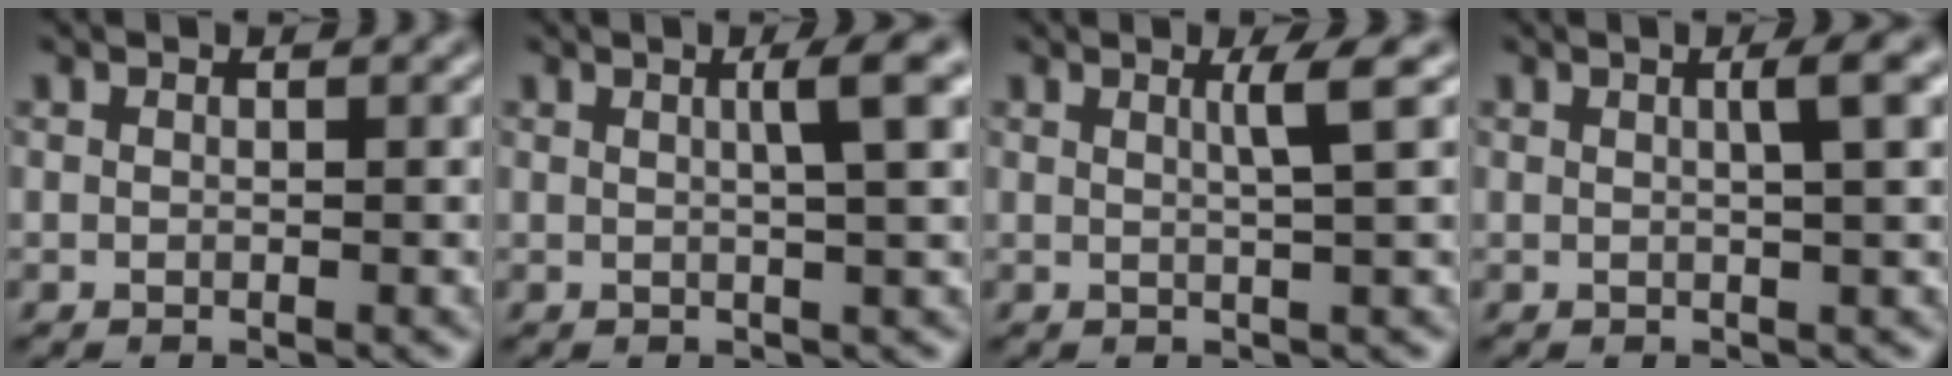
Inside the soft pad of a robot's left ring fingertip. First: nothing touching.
{"total": 3.7, "force": [1.1, 0.6, 3.5], "torque": [-0.041, 0.010, 0.013]}
{"total": 2.3, "force": [0.8, 0.3, 2.1], "torque": [-0.032, 0.004, 0.009]}
{"total": 3.1, "force": [0.8, 0.7, 2.9], "torque": [-0.031, 0.012, 0.008]}